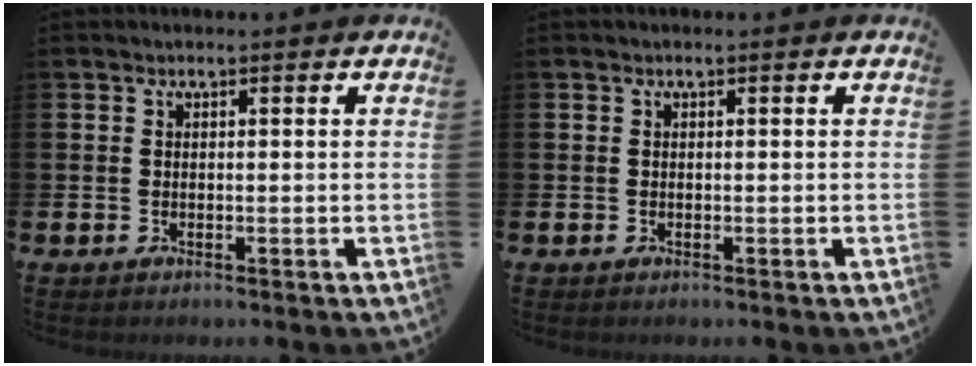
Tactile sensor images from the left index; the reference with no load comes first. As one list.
[{"total": 0.0}]